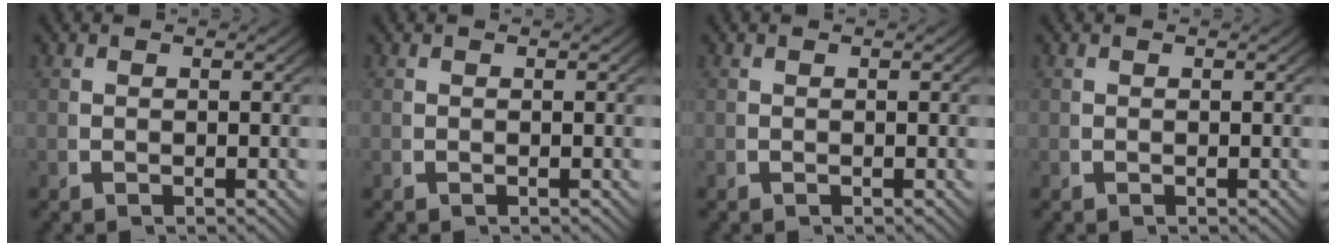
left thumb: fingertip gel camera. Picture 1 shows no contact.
{"total": 0.0}
{"total": 0.0}
{"total": 0.0}